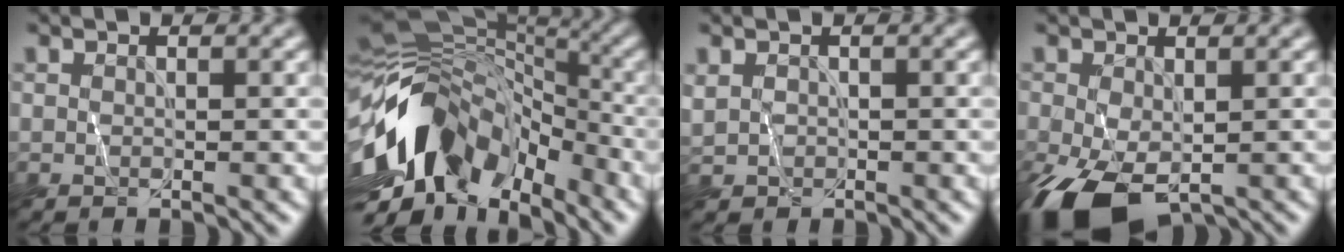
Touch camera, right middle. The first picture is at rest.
{"total": 13.3, "force": [-4.1, 8.5, 9.4], "torque": [-0.178, 0.022, -0.086]}
{"total": 1.0, "force": [0.1, 0.9, 0.2], "torque": [-0.010, -0.003, 0.011]}
{"total": 9.1, "force": [-3.9, 5.2, 6.4], "torque": [-0.165, -0.045, -0.054]}